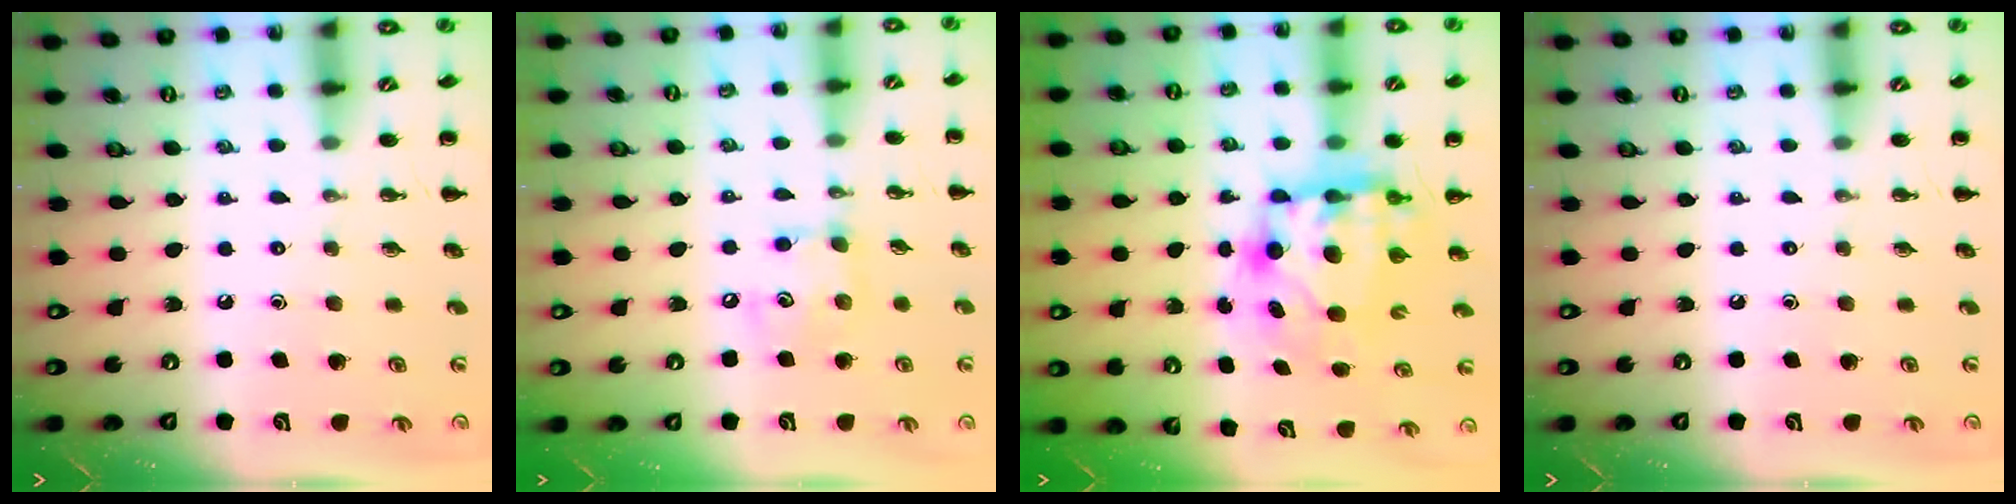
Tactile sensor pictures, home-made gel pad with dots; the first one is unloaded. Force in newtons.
{"total": 7.5, "press": 7.5, "slide": 0.7}
{"total": 10.0, "press": 9.8, "slide": 1.9}
{"total": 0.0}